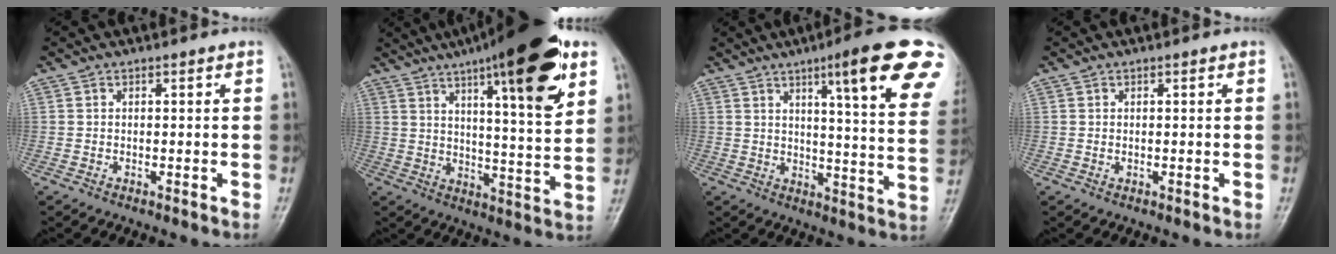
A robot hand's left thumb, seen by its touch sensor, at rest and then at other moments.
{"total": 22.2, "force": [11.8, 4.9, 18.2], "torque": [-0.250, -0.033, 0.173]}
{"total": 19.1, "force": [10.4, 2.5, 15.9], "torque": [-0.185, -0.041, 0.131]}
{"total": 0.7, "force": [0.2, 0.3, 0.6], "torque": [-0.011, 0.003, 0.007]}